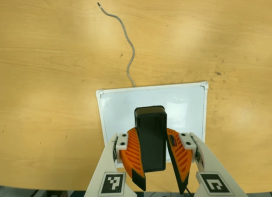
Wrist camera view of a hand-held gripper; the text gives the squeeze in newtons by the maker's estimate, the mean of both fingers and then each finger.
{"total": 8.9, "left": 9.0, "right": 8.9}